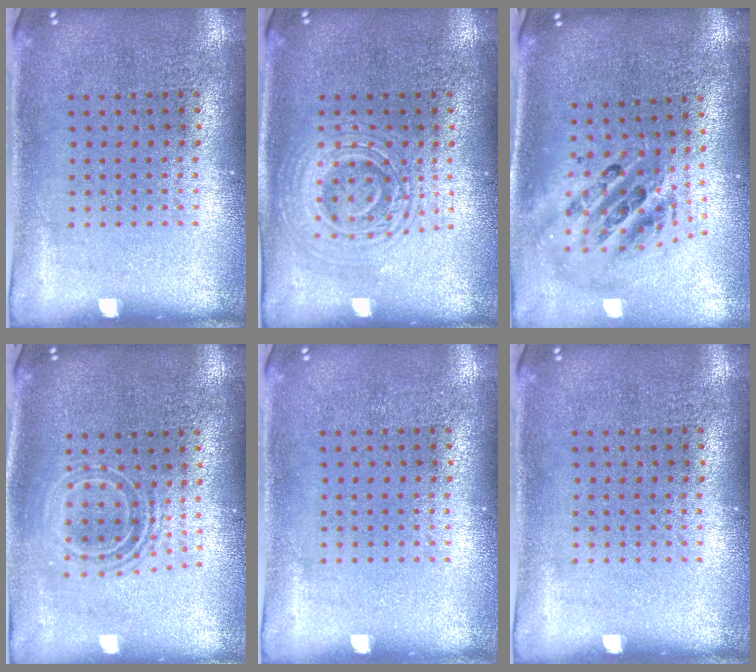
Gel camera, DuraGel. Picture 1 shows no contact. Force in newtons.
{"total": 2.8, "press": 2.7, "slide": 0.5}
{"total": 2.4, "press": 1.7, "slide": 1.6}
{"total": 1.8, "press": 1.3, "slide": 1.1}
{"total": 0.0}
{"total": 0.0}